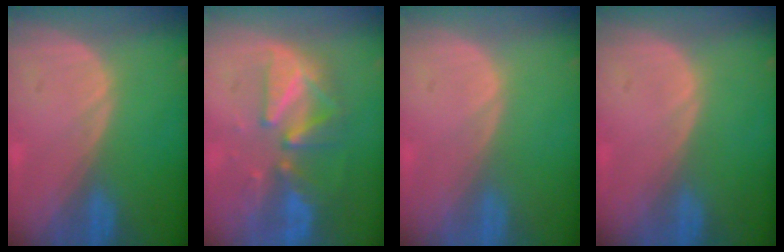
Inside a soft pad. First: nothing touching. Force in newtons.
{"total": 9.2, "press": 8.5, "slide": 3.4}
{"total": 0.0}
{"total": 0.0}